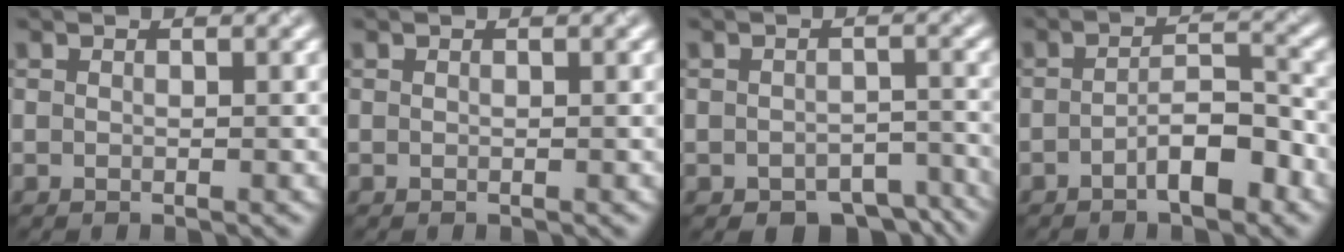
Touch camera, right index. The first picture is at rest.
{"total": 0.0}
{"total": 4.8, "force": [-3.6, 2.3, 2.1], "torque": [-0.020, -0.011, -0.046]}
{"total": 3.9, "force": [-2.1, 1.1, 3.1], "torque": [-0.049, 0.016, -0.035]}